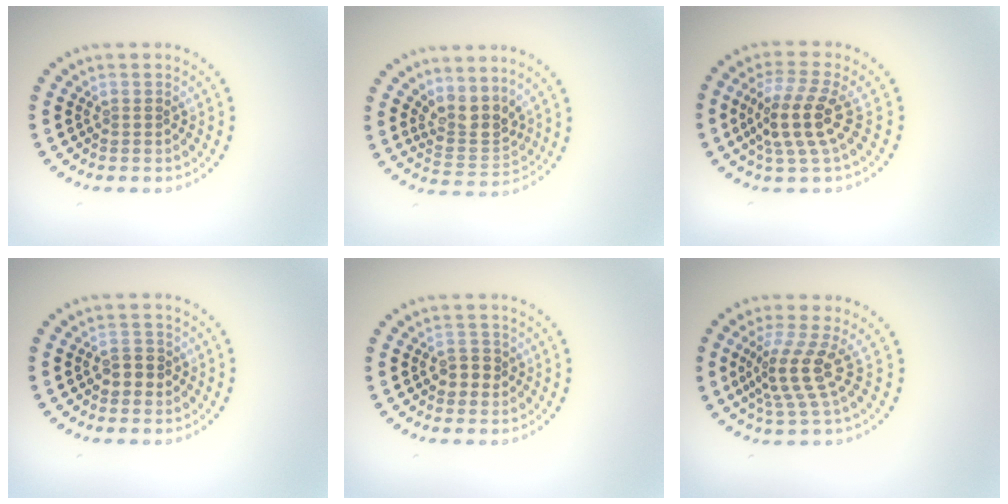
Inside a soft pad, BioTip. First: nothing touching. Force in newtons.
{"total": 3.2, "press": 2.5, "slide": 2.0}
{"total": 4.3, "press": 3.7, "slide": 2.1}
{"total": 1.8, "press": 1.8, "slide": 0.5}
{"total": 1.9, "press": 1.8, "slide": 0.5}
{"total": 3.8, "press": 2.8, "slide": 2.7}